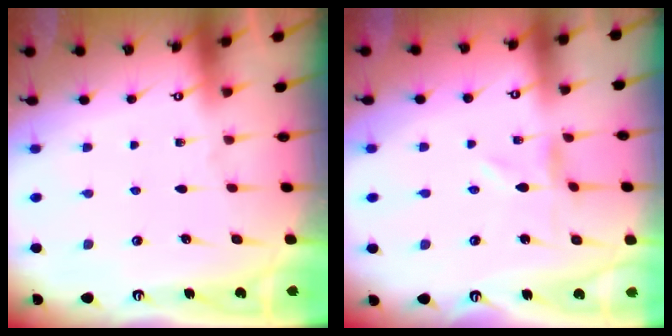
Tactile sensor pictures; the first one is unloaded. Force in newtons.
{"total": 0.0}